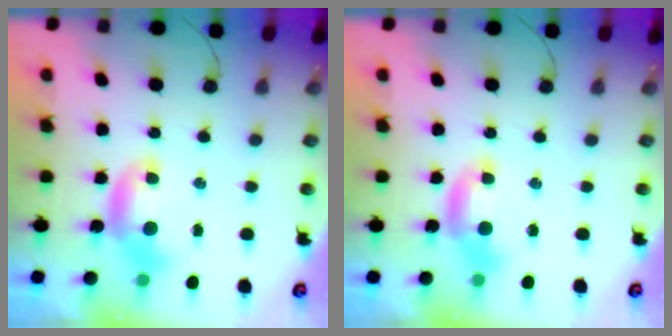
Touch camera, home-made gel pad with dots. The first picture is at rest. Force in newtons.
{"total": 0.6, "press": 0.0, "slide": 0.6}